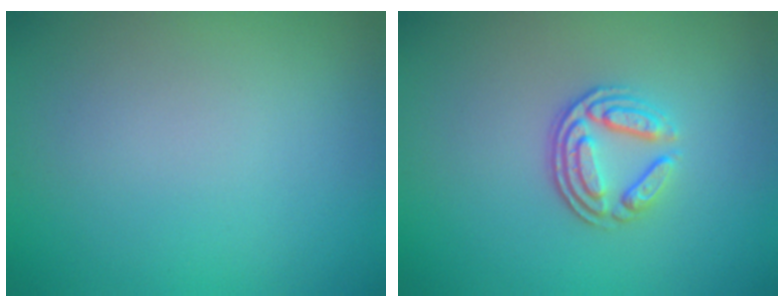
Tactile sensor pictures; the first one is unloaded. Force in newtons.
{"total": 3.4, "press": 2.6, "slide": 2.3}